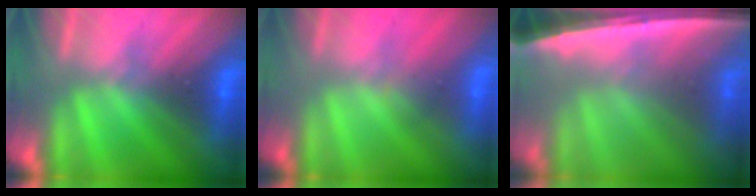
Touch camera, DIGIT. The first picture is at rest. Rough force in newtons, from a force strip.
{"total": 2.8}
{"total": 7.0}